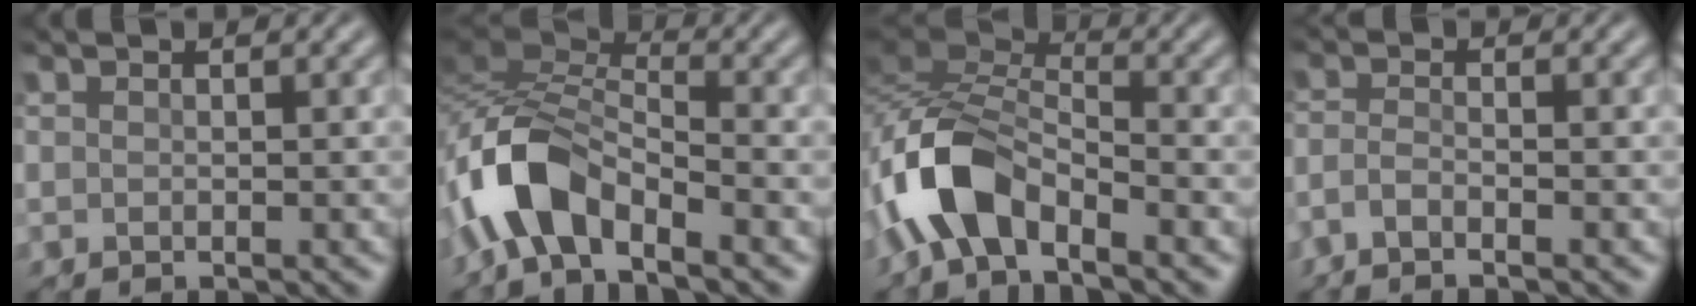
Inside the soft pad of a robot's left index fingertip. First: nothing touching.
{"total": 6.9, "force": [-4.4, 2.2, 4.7], "torque": [-0.105, 0.010, -0.099]}
{"total": 7.0, "force": [-4.4, 2.6, 4.8], "torque": [-0.108, 0.009, -0.099]}
{"total": 1.7, "force": [-1.4, -0.8, 0.5], "torque": [-0.020, 0.004, -0.031]}